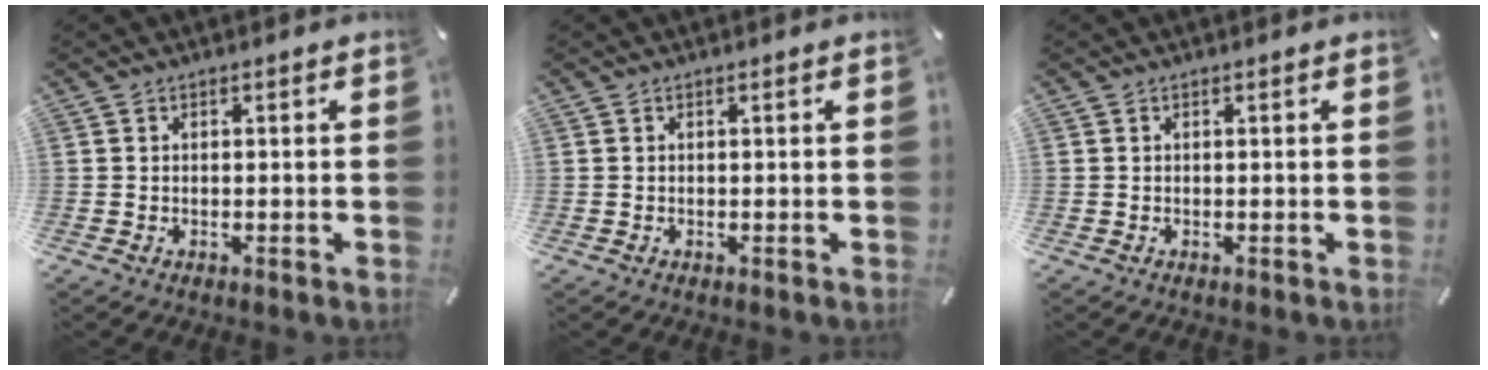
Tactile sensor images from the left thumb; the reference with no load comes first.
{"total": 0.0}
{"total": 0.0}